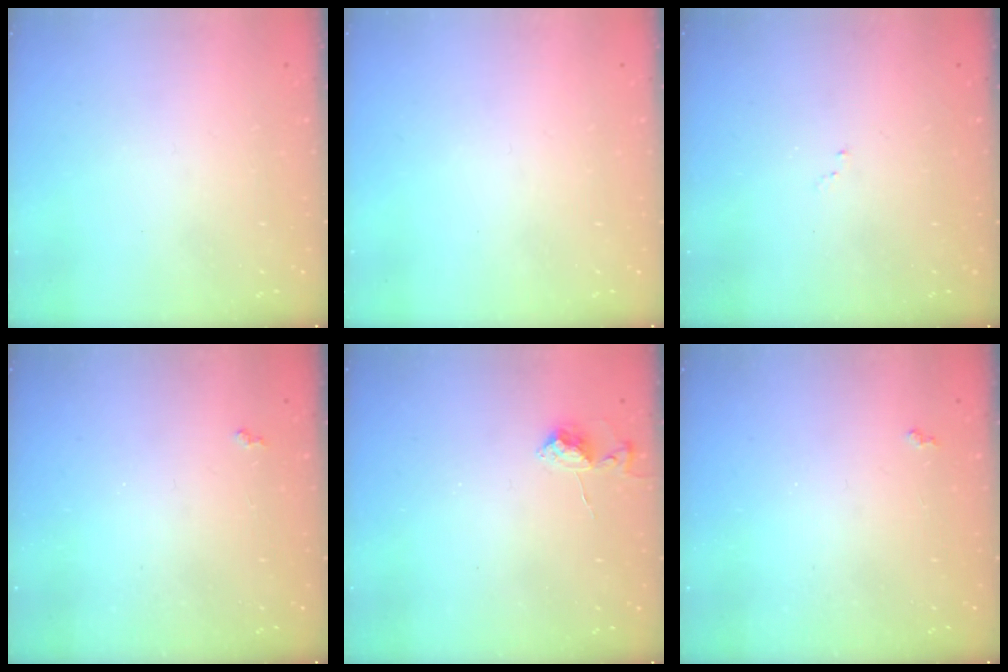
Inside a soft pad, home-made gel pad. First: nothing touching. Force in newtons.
{"total": 0.0}
{"total": 7.6, "press": 7.5, "slide": 1.0}
{"total": 1.9, "press": 1.8, "slide": 0.5}
{"total": 5.0, "press": 4.9, "slide": 0.7}
{"total": 1.9, "press": 1.8, "slide": 0.5}